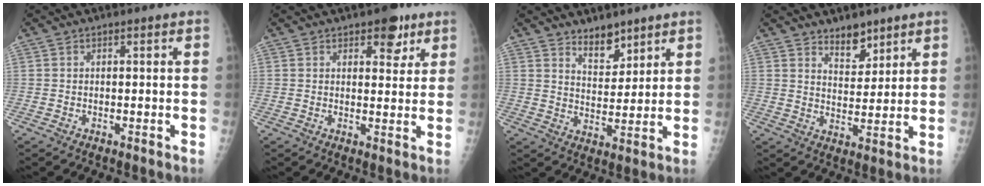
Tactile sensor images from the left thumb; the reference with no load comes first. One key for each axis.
{"total": 5.5, "fx": 3.3, "fy": 3.0, "fz": 3.3, "tx": -0.014, "ty": -0.013, "tz": 0.040}
{"total": 6.0, "fx": 4.7, "fy": 2.8, "fz": 2.5, "tx": -0.017, "ty": -0.040, "tz": 0.084}
{"total": 5.7, "fx": 4.4, "fy": 2.8, "fz": 2.4, "tx": -0.014, "ty": -0.036, "tz": 0.076}